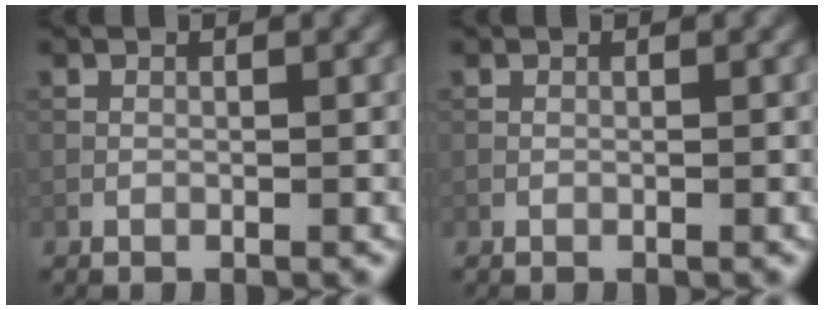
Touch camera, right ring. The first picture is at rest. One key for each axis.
{"total": 0.0}